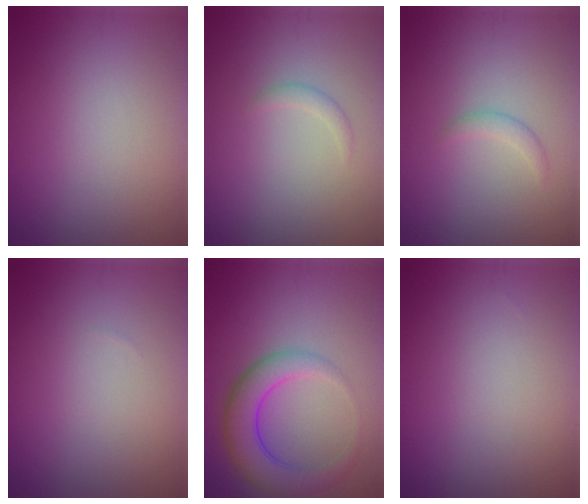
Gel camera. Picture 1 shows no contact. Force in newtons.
{"total": 0.9, "press": 0.9, "slide": 0.1}
{"total": 1.1, "press": 1.1, "slide": 0.1}
{"total": 0.0}
{"total": 5.1, "press": 5.1, "slide": 0.2}
{"total": 0.0}